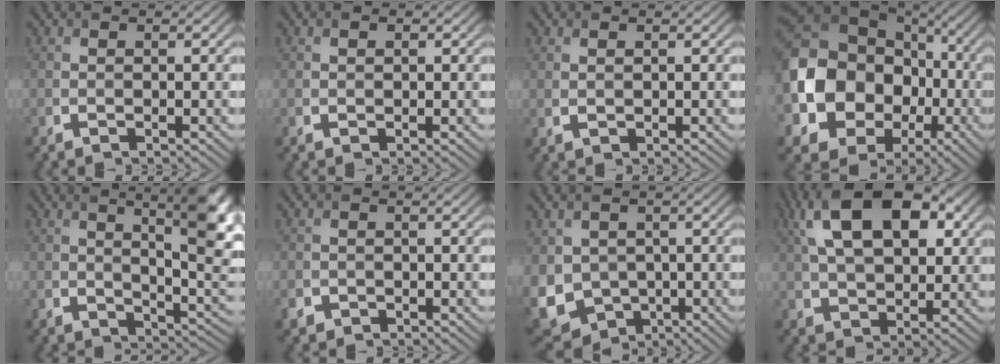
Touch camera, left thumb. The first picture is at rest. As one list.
[{"total": 0.8, "force": [0.3, 0.6, 0.4], "torque": [-0.009, -0.001, 0.005]}, {"total": 0.8, "force": [0.4, 0.3, 0.6], "torque": [-0.017, -0.002, 0.013]}, {"total": 18.1, "force": [-2.5, 14.8, 10.1], "torque": [-0.244, -0.022, -0.047]}, {"total": 10.4, "force": [3.6, 3.5, 9.1], "torque": [-0.137, 0.000, 0.054]}, {"total": 1.6, "force": [-1.0, 1.2, 0.4], "torque": [-0.009, -0.006, -0.022]}, {"total": 9.3, "force": [-1.6, 7.5, 5.4], "torque": [-0.153, -0.022, -0.032]}, {"total": 14.4, "force": [4.9, 8.0, 10.9], "torque": [-0.215, 0.026, 0.077]}]